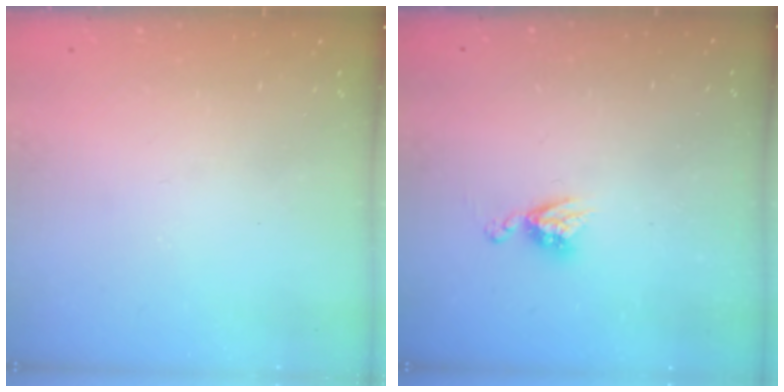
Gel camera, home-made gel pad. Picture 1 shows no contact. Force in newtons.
{"total": 5.3, "press": 5.3, "slide": 0.5}